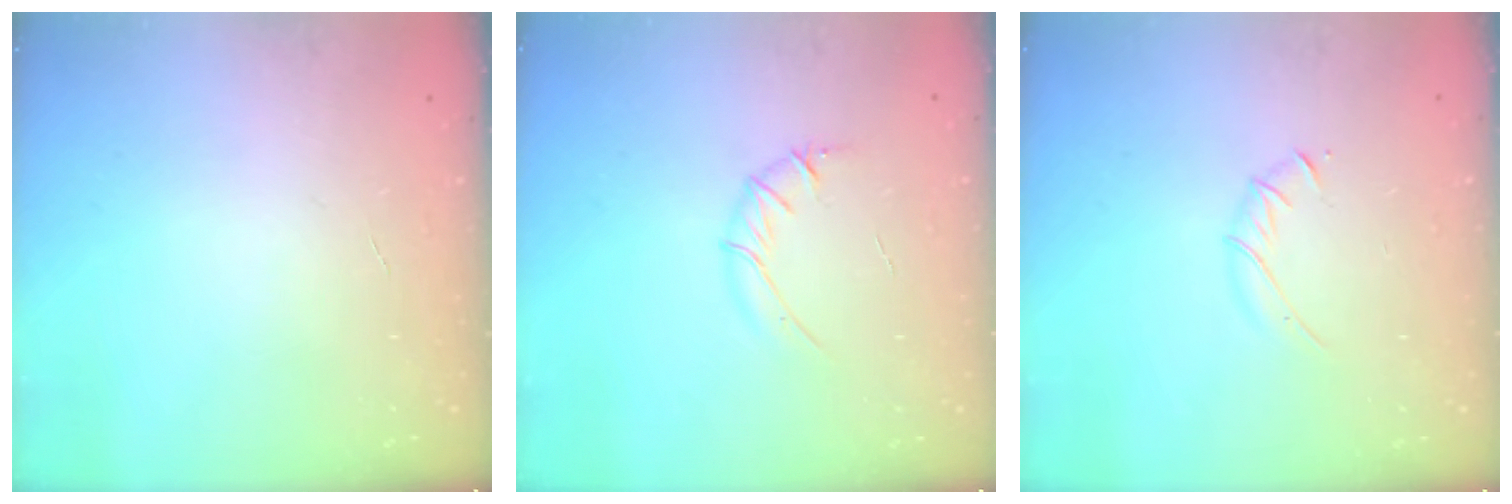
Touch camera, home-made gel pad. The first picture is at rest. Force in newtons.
{"total": 4.5, "press": 4.3, "slide": 1.5}
{"total": 3.3, "press": 3.2, "slide": 0.8}